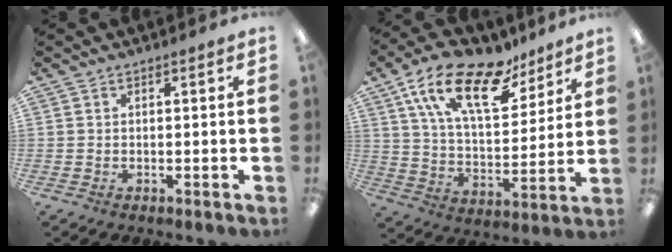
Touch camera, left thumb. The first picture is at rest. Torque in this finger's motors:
{"motor_torque": [0.26, 0.27, 1.44, -1.33, 0.38]}